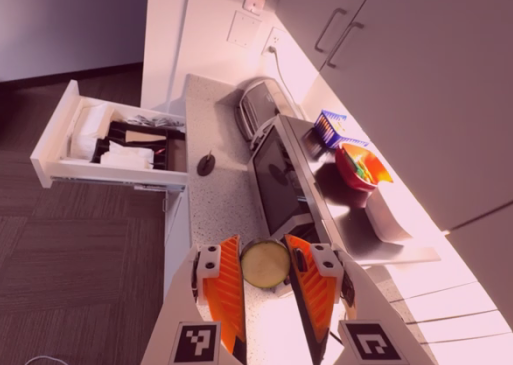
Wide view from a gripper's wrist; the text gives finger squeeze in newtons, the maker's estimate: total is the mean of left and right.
{"total": 10.8, "left": 11.1, "right": 10.5}